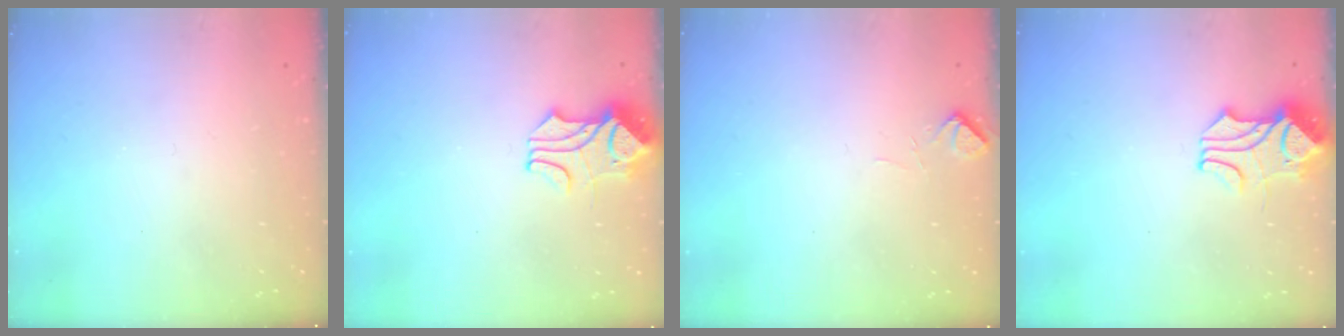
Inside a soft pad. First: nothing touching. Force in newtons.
{"total": 1.7, "press": 1.2, "slide": 1.1}
{"total": 2.7, "press": 2.6, "slide": 0.6}
{"total": 1.9, "press": 1.6, "slide": 1.0}